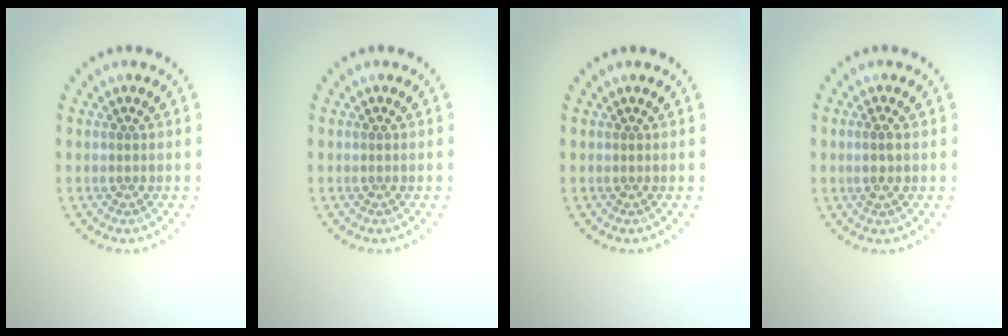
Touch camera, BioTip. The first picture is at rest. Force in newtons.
{"total": 0.0}
{"total": 0.0}
{"total": 1.1, "press": 0.8, "slide": 0.8}